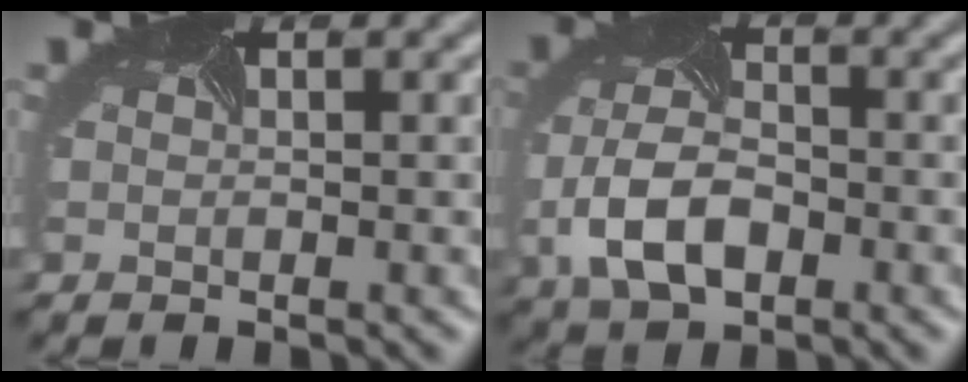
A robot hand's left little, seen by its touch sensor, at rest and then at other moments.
{"total": 6.0, "force": [-1.8, 3.6, 4.4], "torque": [-0.107, -0.012, -0.036]}